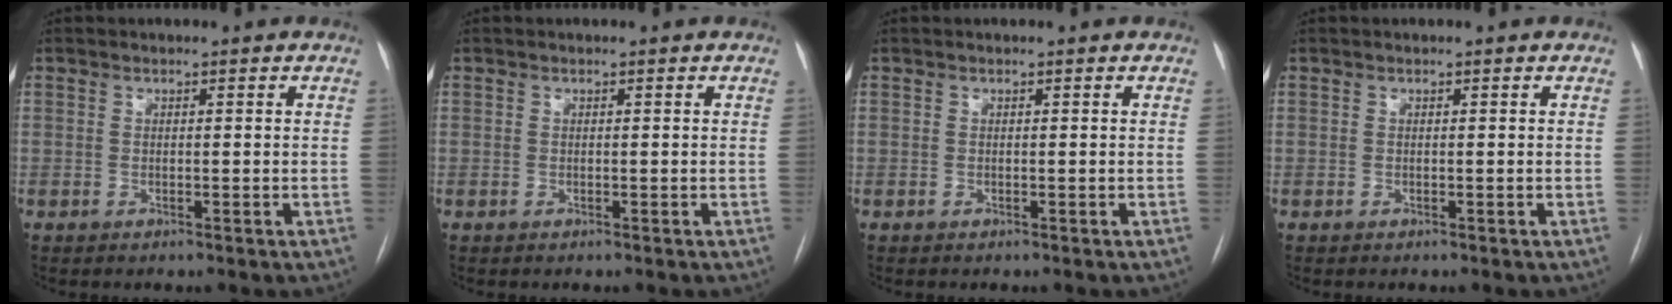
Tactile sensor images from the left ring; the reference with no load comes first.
{"total": 0.0}
{"total": 0.0}
{"total": 0.0}